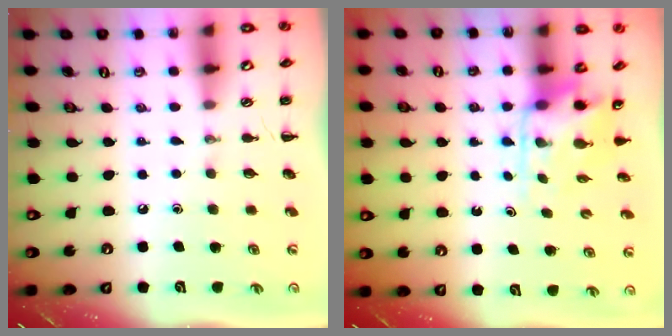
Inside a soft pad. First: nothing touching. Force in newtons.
{"total": 4.6, "press": 4.5, "slide": 0.7}